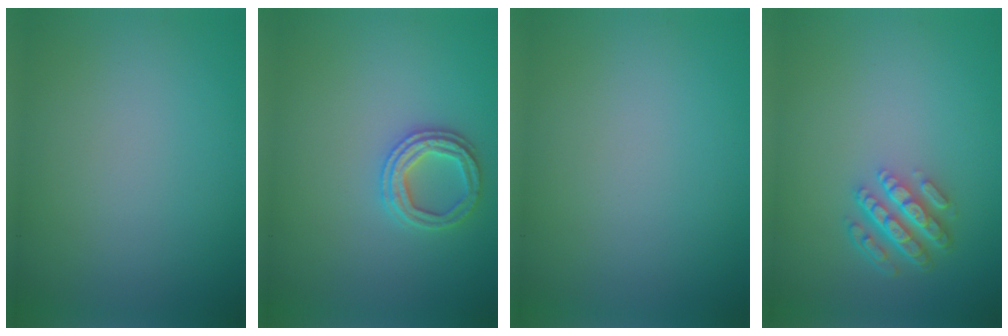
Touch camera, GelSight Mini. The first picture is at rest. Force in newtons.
{"total": 2.4, "press": 2.4, "slide": 0.2}
{"total": 0.0}
{"total": 4.3, "press": 3.2, "slide": 3.0}